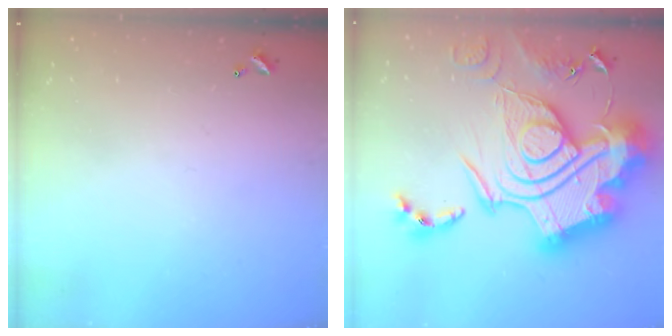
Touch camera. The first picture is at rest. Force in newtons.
{"total": 0.6, "press": 0.6, "slide": 0.0}